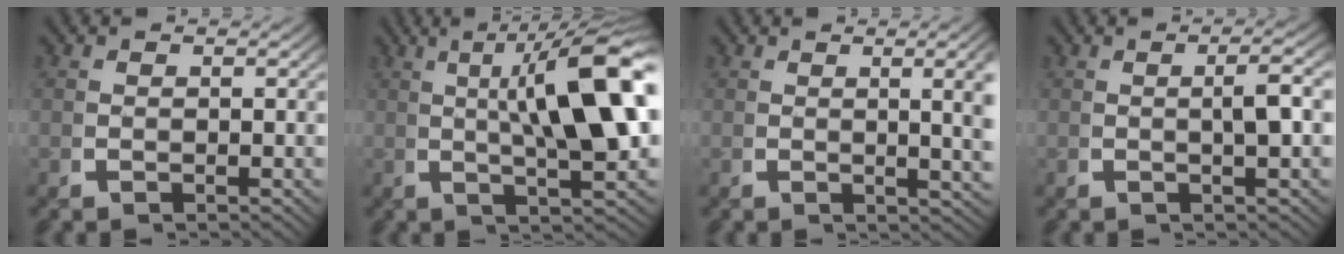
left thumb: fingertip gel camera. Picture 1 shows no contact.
{"total": 12.5, "force": [2.3, 4.4, 11.5], "torque": [-0.157, 0.006, 0.035]}
{"total": 4.8, "force": [0.7, 1.3, 4.6], "torque": [-0.053, 0.001, 0.010]}
{"total": 2.9, "force": [0.4, 0.4, 2.9], "torque": [-0.051, 0.005, 0.005]}